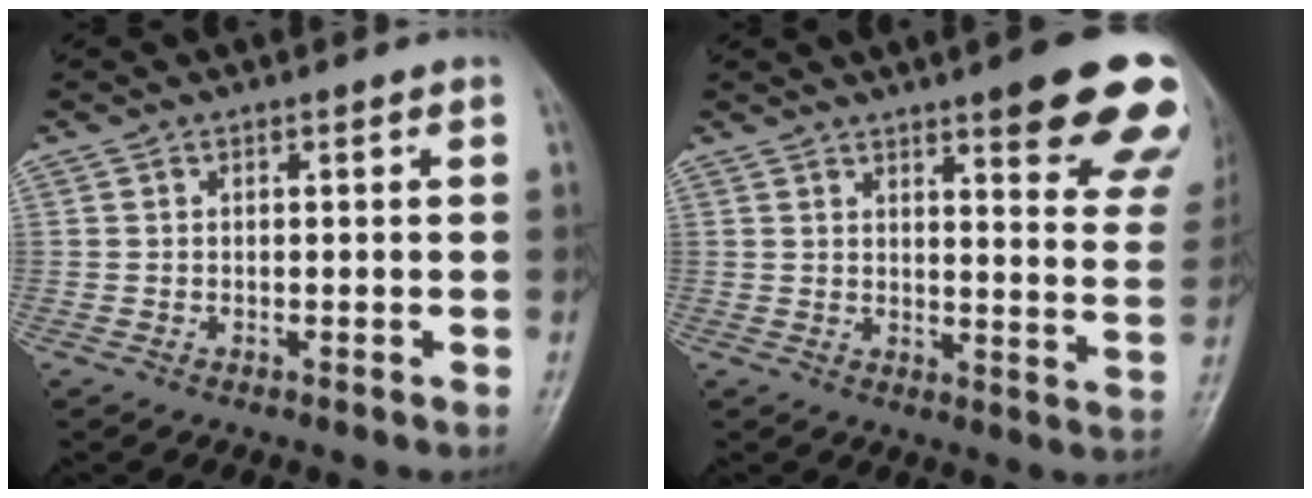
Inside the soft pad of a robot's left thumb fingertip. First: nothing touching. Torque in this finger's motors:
{"motor_torque": [2.20, 1.60, 1.32, -1.41, 0.04]}